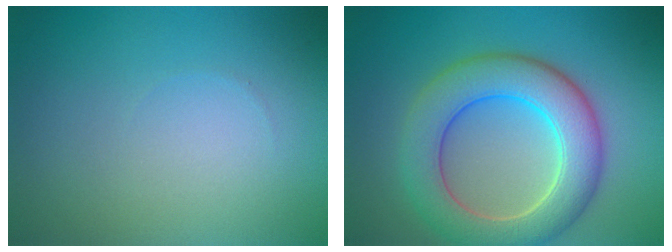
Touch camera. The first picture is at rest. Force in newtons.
{"total": 7.8, "press": 7.8, "slide": 0.7}